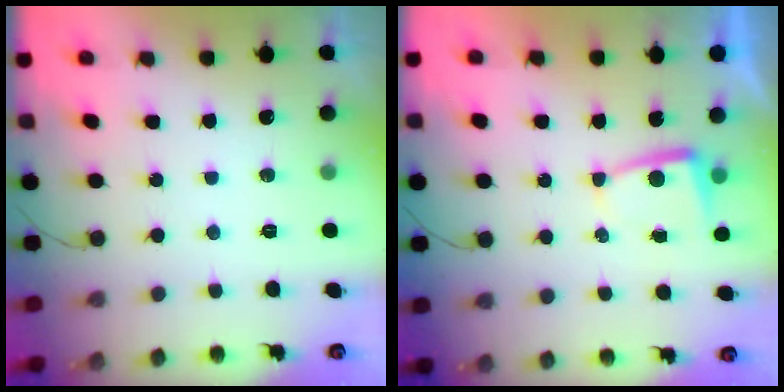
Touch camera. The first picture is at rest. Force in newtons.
{"total": 2.9, "press": 2.9, "slide": 0.4}